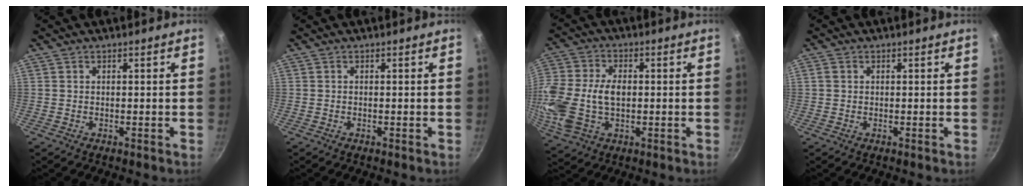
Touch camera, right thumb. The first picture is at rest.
{"total": 0.0}
{"total": 17.0, "force": [-0.6, 11.2, 12.7], "torque": [-0.281, 0.020, -0.010]}
{"total": 1.0, "force": [0.1, 0.9, 0.5], "torque": [-0.009, 0.003, 0.000]}